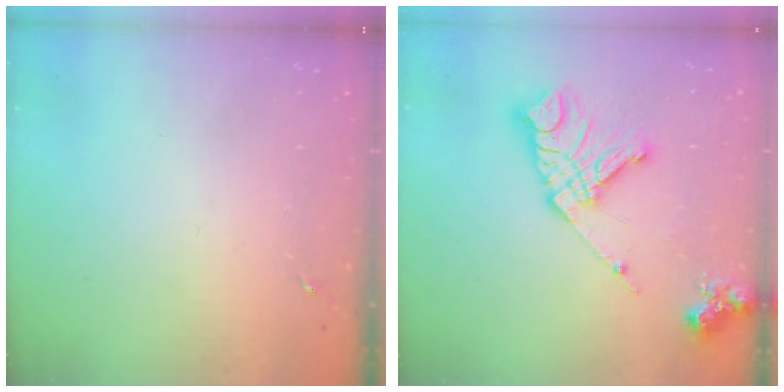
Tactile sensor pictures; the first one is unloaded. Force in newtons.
{"total": 16.4, "press": 16.3, "slide": 1.9}